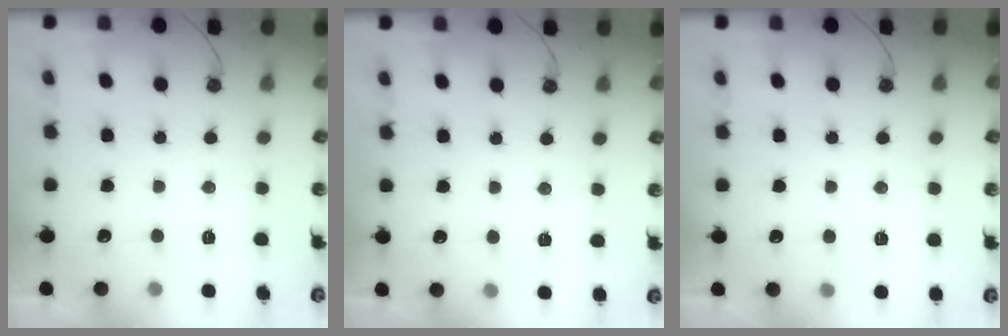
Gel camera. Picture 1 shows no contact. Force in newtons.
{"total": 2.0, "press": 1.9, "slide": 0.8}
{"total": 4.1, "press": 4.1, "slide": 0.2}